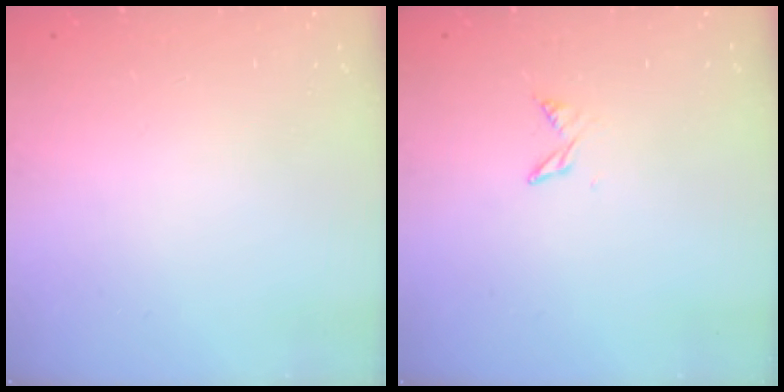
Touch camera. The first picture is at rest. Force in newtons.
{"total": 3.6, "press": 3.6, "slide": 0.5}